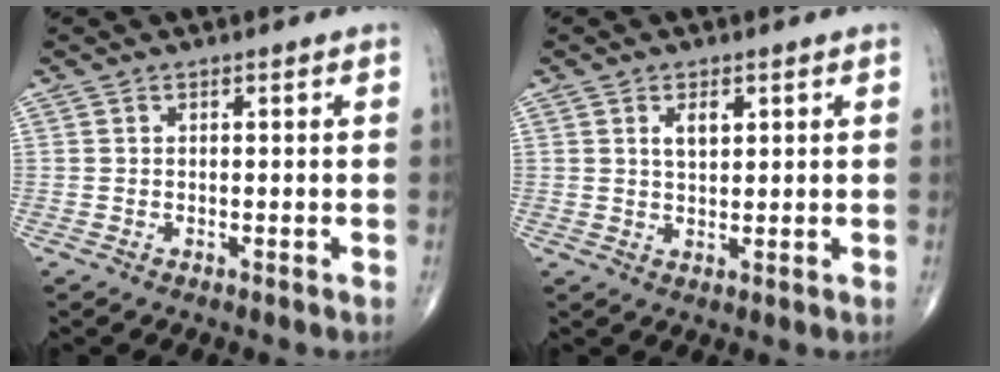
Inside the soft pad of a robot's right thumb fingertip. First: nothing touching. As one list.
[{"total": 3.7, "force": [1.4, 2.0, 2.8], "torque": [-0.040, -0.009, 0.025]}]